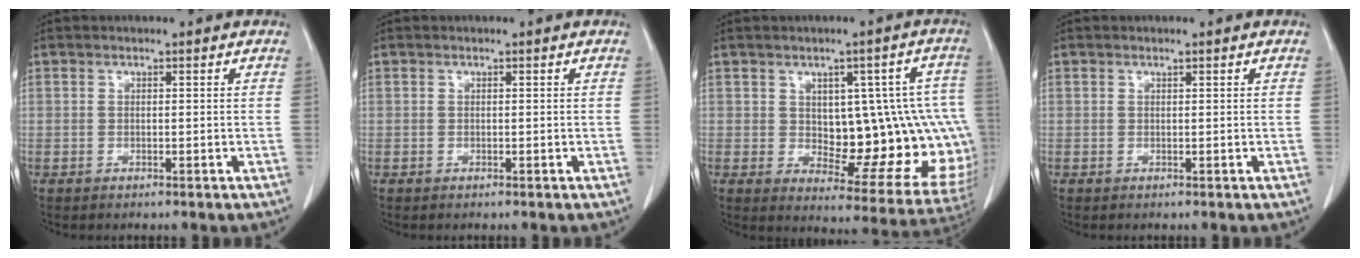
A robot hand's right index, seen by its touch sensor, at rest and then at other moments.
{"total": 0.0}
{"total": 16.7, "force": [0.5, 7.4, 14.9], "torque": [-0.139, 0.023, 0.030]}
{"total": 0.0}